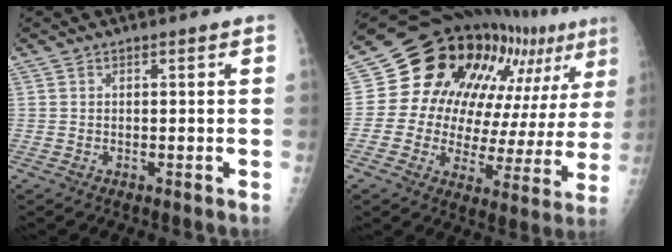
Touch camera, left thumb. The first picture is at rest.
{"total": 22.3, "force": [11.7, 10.8, 15.6], "torque": [-0.184, -0.018, 0.165]}